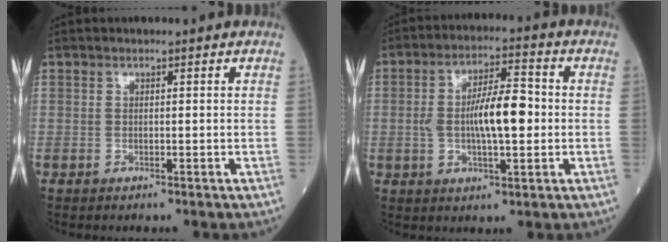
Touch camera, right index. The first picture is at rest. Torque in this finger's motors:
{"motor_torque": [0.46, -0.03, 0.22, 0.12]}